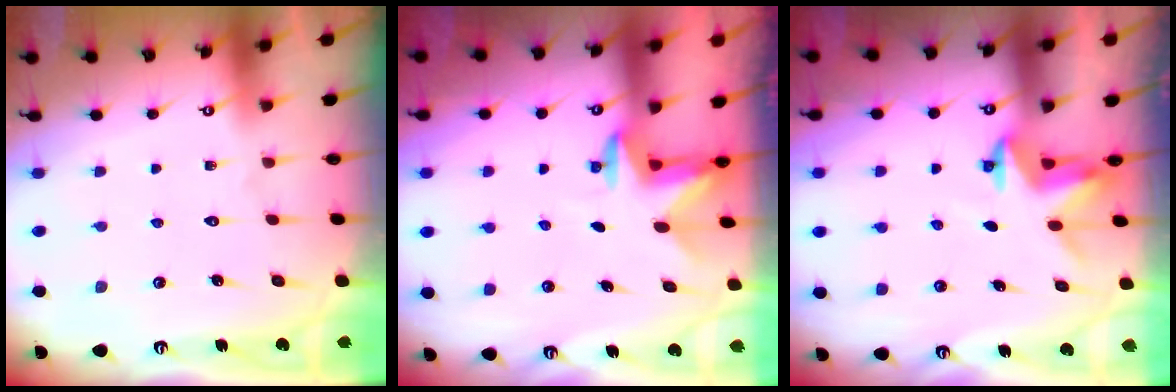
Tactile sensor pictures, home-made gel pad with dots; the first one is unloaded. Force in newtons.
{"total": 2.8, "press": 2.8, "slide": 0.2}
{"total": 3.3, "press": 3.3, "slide": 0.2}